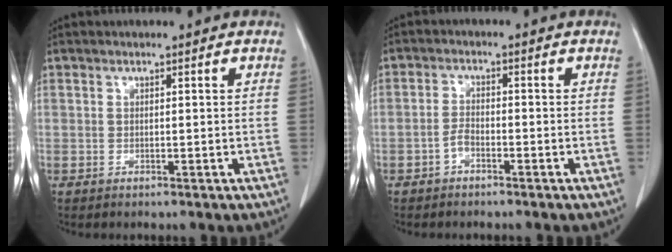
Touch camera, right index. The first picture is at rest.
{"total": 2.1, "force": [-1.3, 0.9, 1.3], "torque": [-0.021, 0.006, -0.025]}